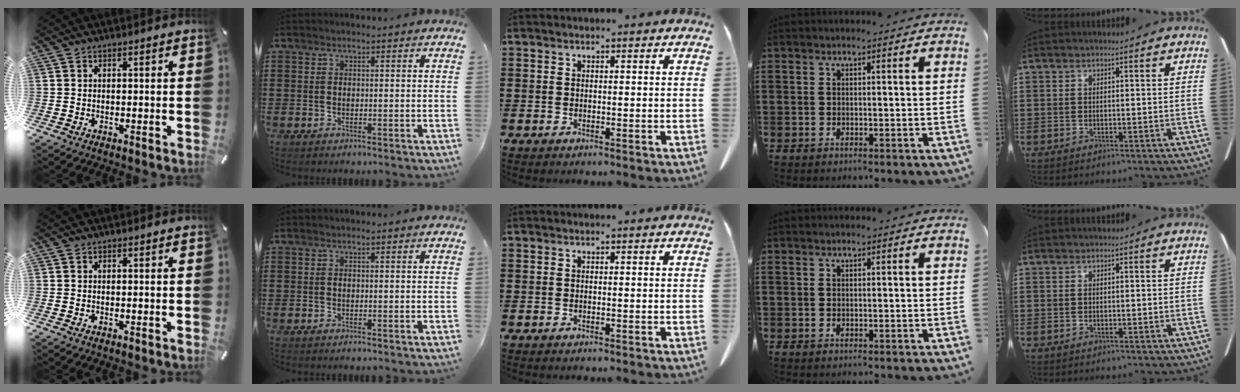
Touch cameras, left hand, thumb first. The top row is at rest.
{}